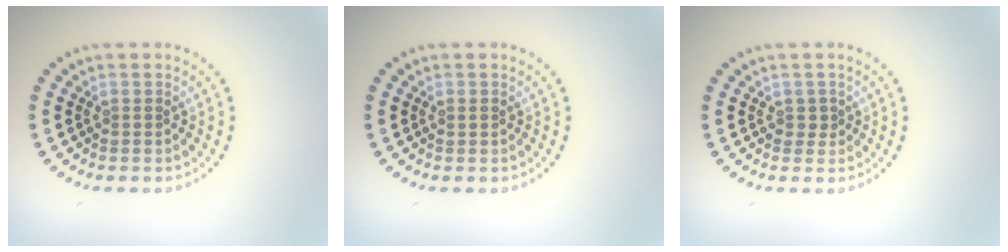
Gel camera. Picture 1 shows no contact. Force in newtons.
{"total": 0.5, "press": 0.5, "slide": 0.1}
{"total": 1.0, "press": 0.9, "slide": 0.4}